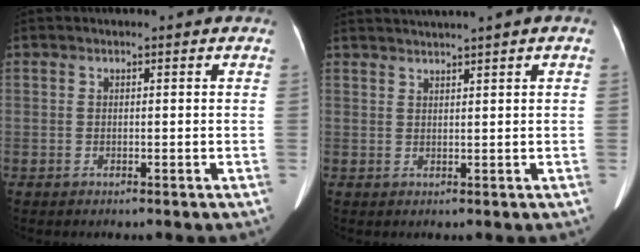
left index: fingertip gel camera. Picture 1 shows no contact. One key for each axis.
{"total": 4.1, "fx": 3.3, "fy": -0.9, "fz": 2.3, "tx": -0.037, "ty": 0.025, "tz": 0.058}